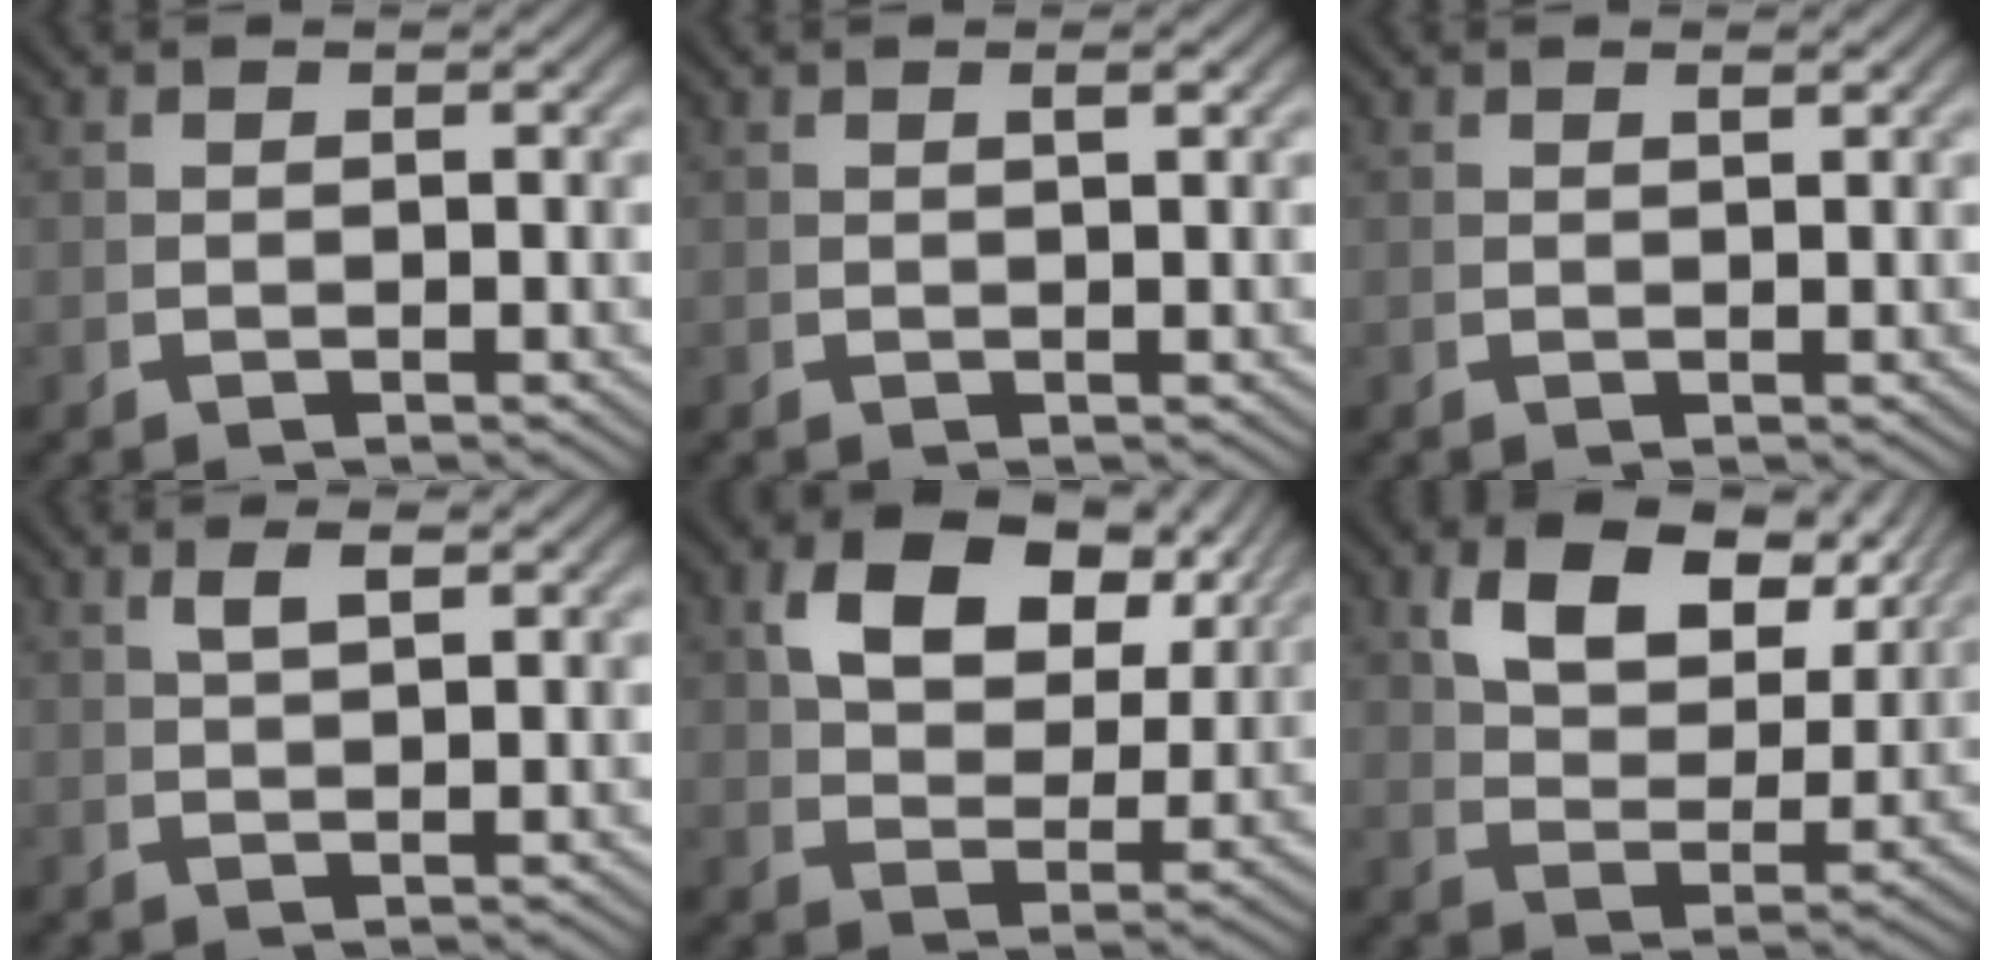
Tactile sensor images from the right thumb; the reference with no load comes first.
{"total": 0.8, "force": [0.3, 0.0, 0.7], "torque": [-0.007, 0.003, 0.008]}
{"total": 0.5, "force": [0.5, 0.0, 0.3], "torque": [-0.003, 0.000, 0.010]}
{"total": 1.8, "force": [1.3, -0.1, 1.2], "torque": [-0.018, 0.007, 0.031]}
{"total": 7.6, "force": [3.9, 3.8, 5.3], "torque": [-0.090, 0.004, 0.067]}
{"total": 7.9, "force": [4.7, 3.6, 5.1], "torque": [-0.082, 0.005, 0.082]}